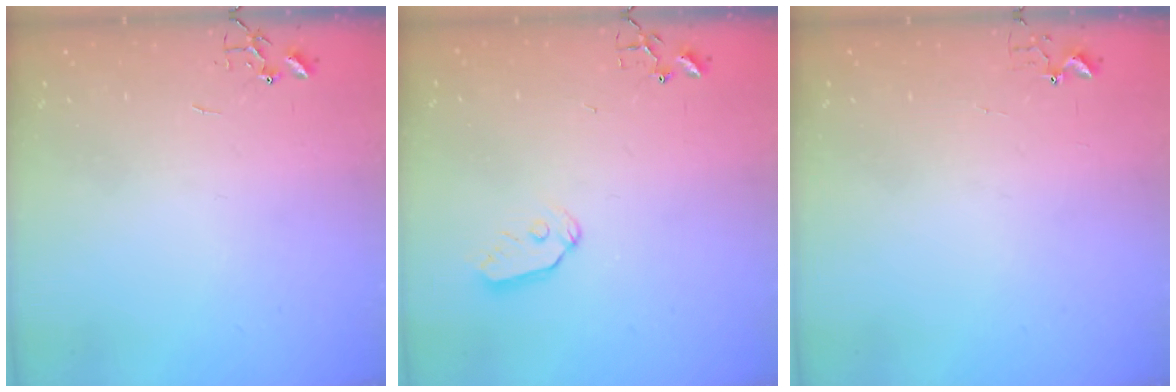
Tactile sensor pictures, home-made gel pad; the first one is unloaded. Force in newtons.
{"total": 7.4, "press": 7.4, "slide": 0.5}
{"total": 3.7, "press": 3.7, "slide": 0.2}